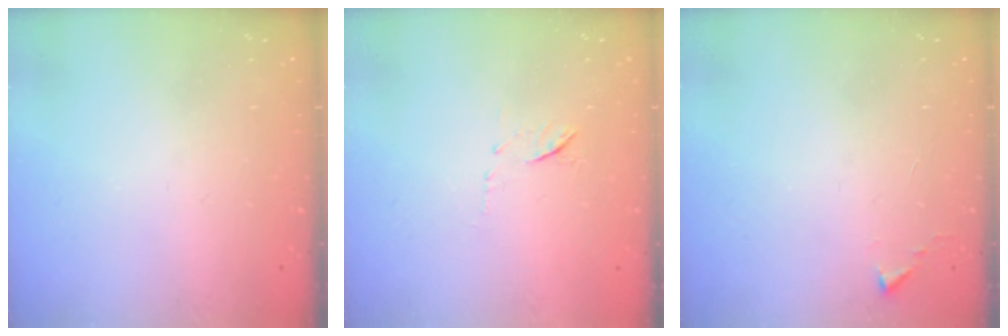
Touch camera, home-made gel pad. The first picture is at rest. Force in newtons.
{"total": 6.3, "press": 6.3, "slide": 0.7}
{"total": 2.7, "press": 2.7, "slide": 0.5}